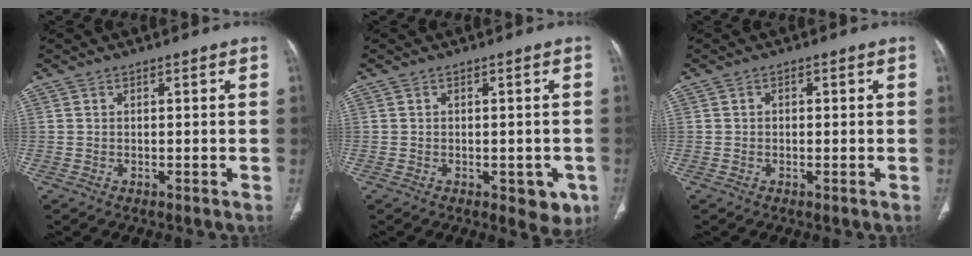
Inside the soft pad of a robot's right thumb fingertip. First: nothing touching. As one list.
[{"total": 5.1, "force": [-2.0, 2.9, 3.7], "torque": [-0.015, 0.000, -0.019]}, {"total": 0.7, "force": [0.0, 0.6, 0.4], "torque": [-0.004, 0.002, -0.002]}]